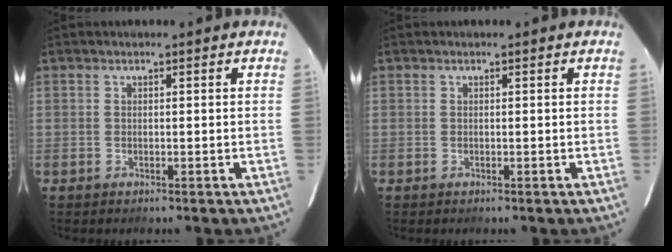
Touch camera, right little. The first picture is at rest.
{"total": 0.0}